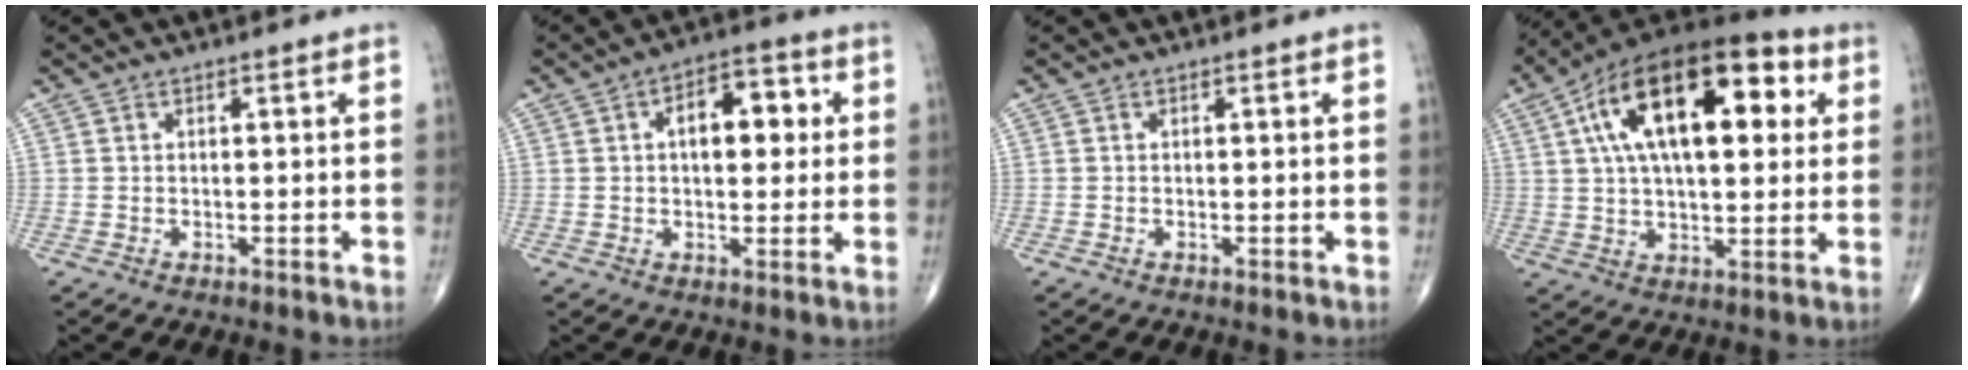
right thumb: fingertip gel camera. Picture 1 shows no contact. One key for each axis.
{"total": 9.8, "fx": 1.9, "fy": 5.4, "fz": 8.0, "tx": -0.087, "ty": 0.016, "tz": 0.021}
{"total": 0.0}
{"total": 24.4, "fx": 7.4, "fy": 11.7, "fz": 20.1, "tx": -0.322, "ty": 0.021, "tz": 0.114}